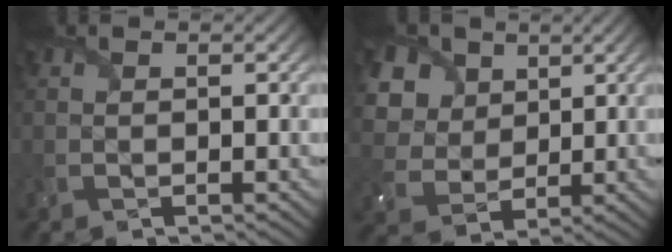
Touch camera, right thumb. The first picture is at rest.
{"total": 10.6, "force": [4.7, 8.0, 5.2], "torque": [-0.167, 0.016, 0.096]}